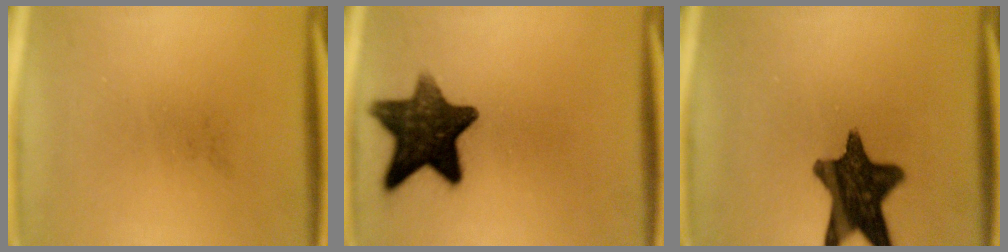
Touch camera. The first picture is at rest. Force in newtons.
{"total": 12.9}
{"total": 13.7}